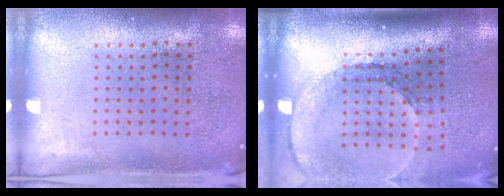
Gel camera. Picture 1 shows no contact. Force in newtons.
{"total": 2.6, "press": 1.8, "slide": 1.9}